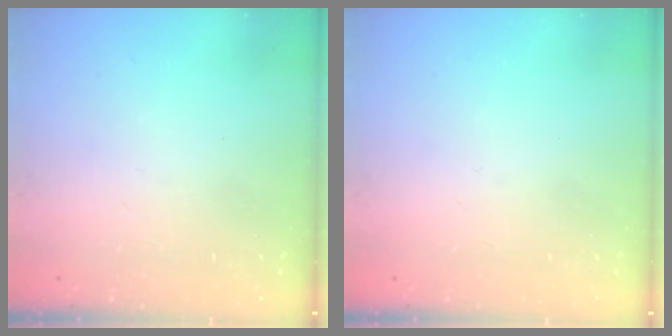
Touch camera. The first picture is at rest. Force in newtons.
{"total": 0.0}